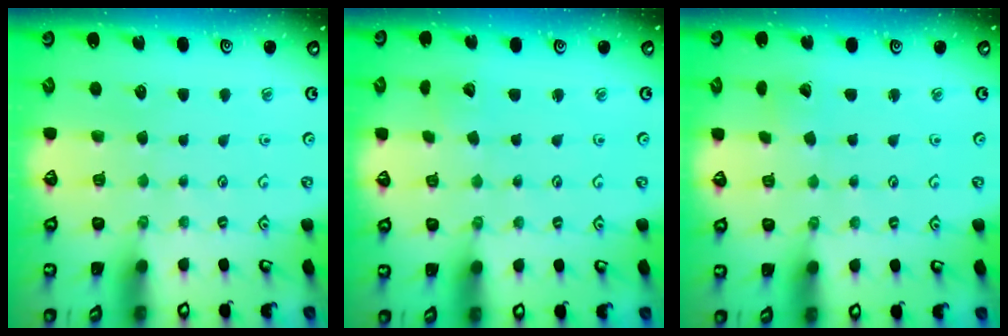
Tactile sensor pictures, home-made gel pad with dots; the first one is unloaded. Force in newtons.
{"total": 1.7, "press": 1.7, "slide": 0.1}
{"total": 2.3, "press": 2.3, "slide": 0.1}